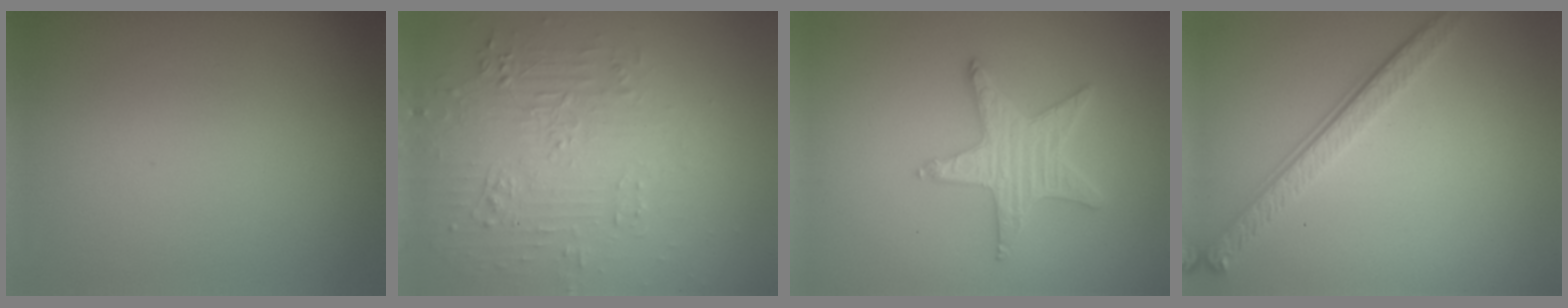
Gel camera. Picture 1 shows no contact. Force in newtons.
{"total": 4.4, "press": 3.4, "slide": 2.8}
{"total": 3.5, "press": 3.4, "slide": 0.8}
{"total": 3.9, "press": 2.7, "slide": 2.8}